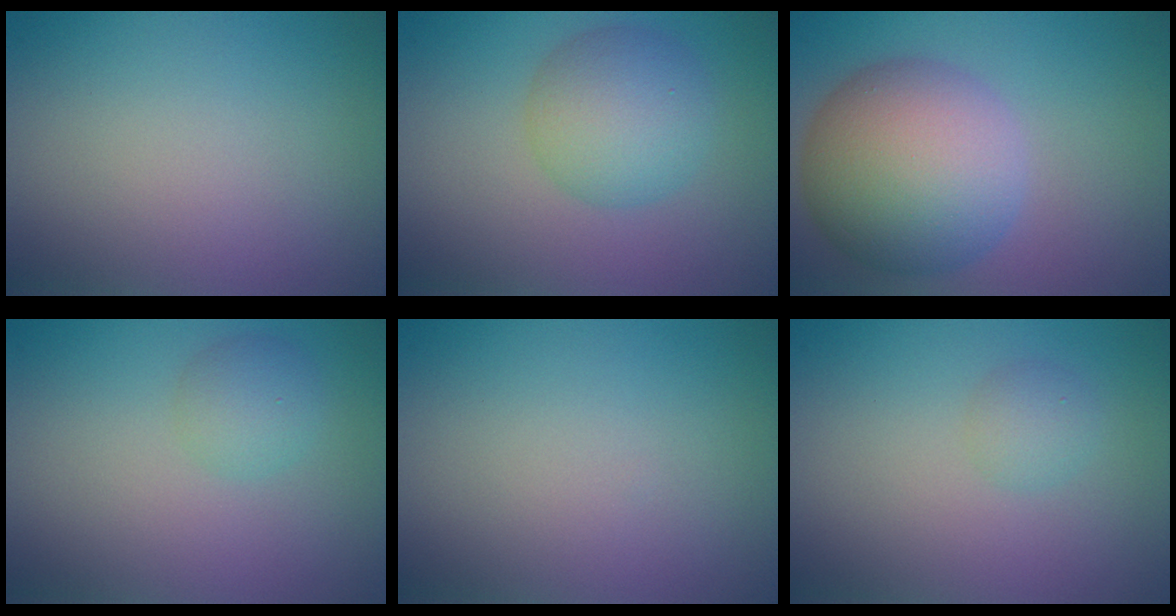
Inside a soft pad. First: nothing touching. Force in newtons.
{"total": 4.9, "press": 4.9, "slide": 0.1}
{"total": 10.1, "press": 10.1, "slide": 0.3}
{"total": 2.0, "press": 2.0, "slide": 0.1}
{"total": 0.0}
{"total": 1.5, "press": 1.5, "slide": 0.0}